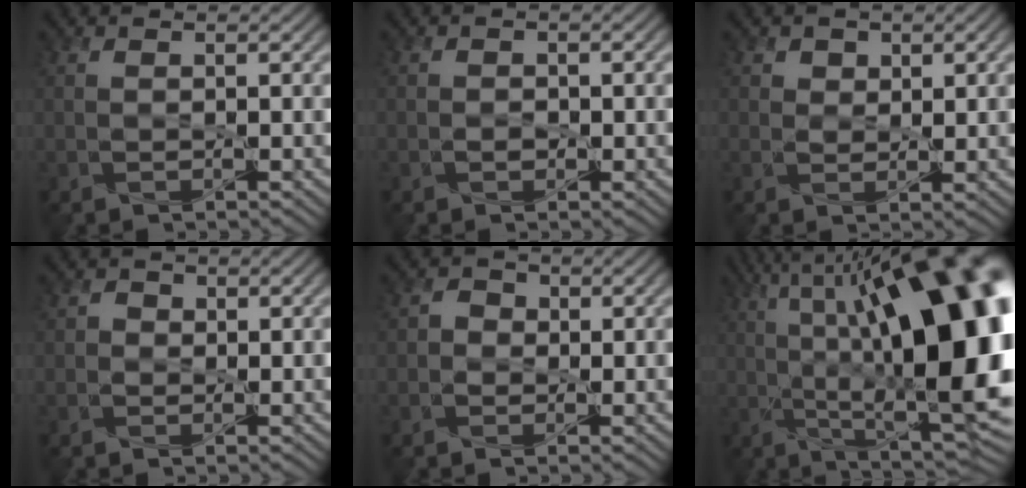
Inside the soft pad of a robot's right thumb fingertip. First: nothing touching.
{"total": 1.1, "force": [-0.6, 0.8, 0.4], "torque": [-0.007, -0.003, -0.012]}
{"total": 2.1, "force": [1.1, 1.6, 0.9], "torque": [-0.022, -0.004, 0.014]}
{"total": 1.3, "force": [-0.3, 1.2, 0.4], "torque": [-0.003, -0.001, -0.008]}
{"total": 1.9, "force": [-0.5, 1.7, 0.8], "torque": [-0.016, 0.003, -0.013]}
{"total": 22.2, "force": [3.0, 8.1, 20.5], "torque": [-0.297, 0.037, 0.036]}